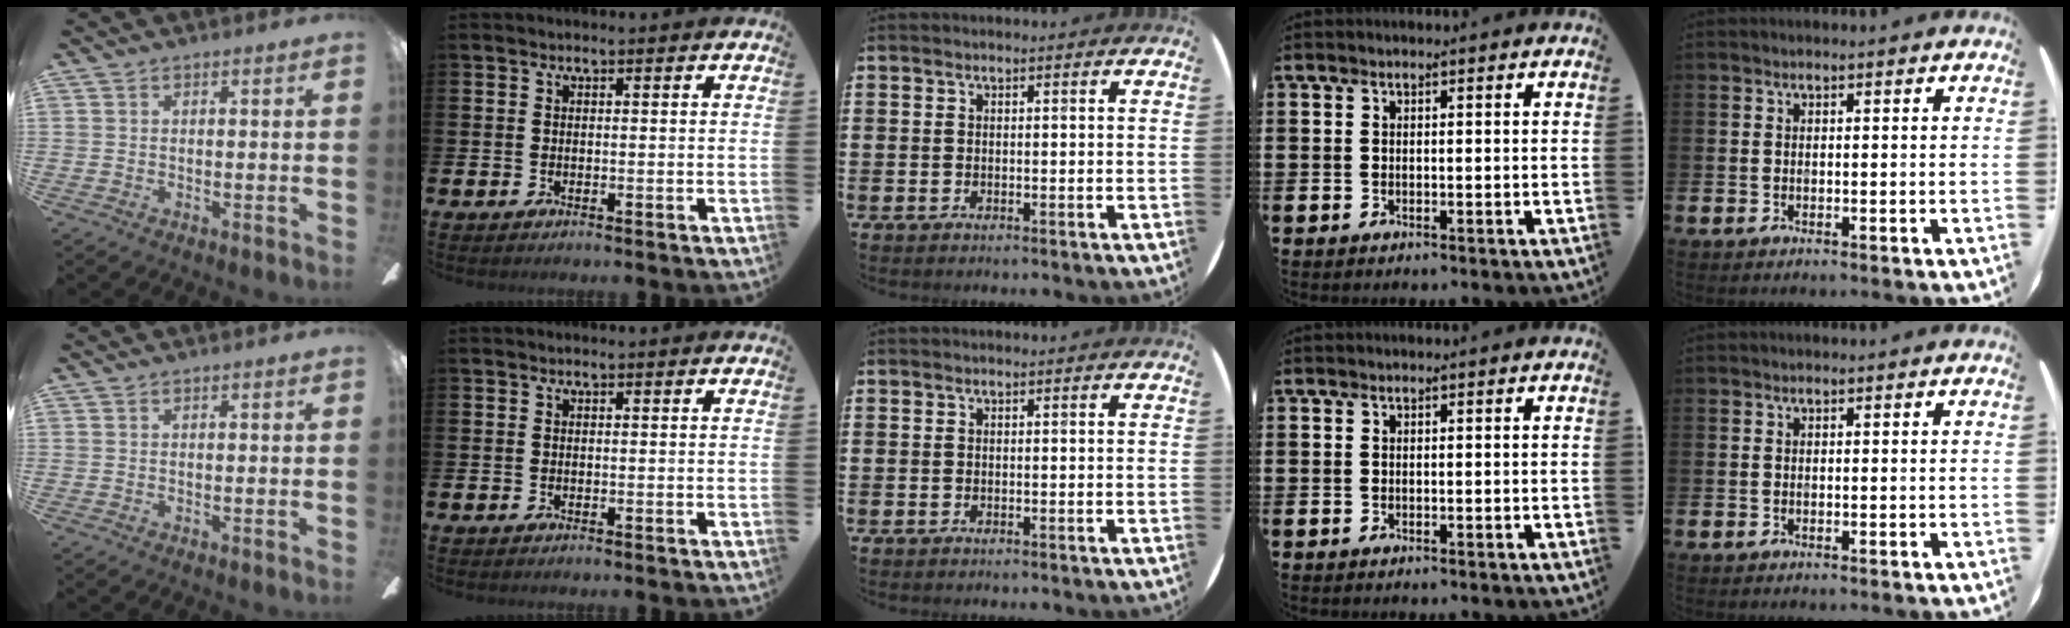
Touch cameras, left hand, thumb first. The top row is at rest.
{}